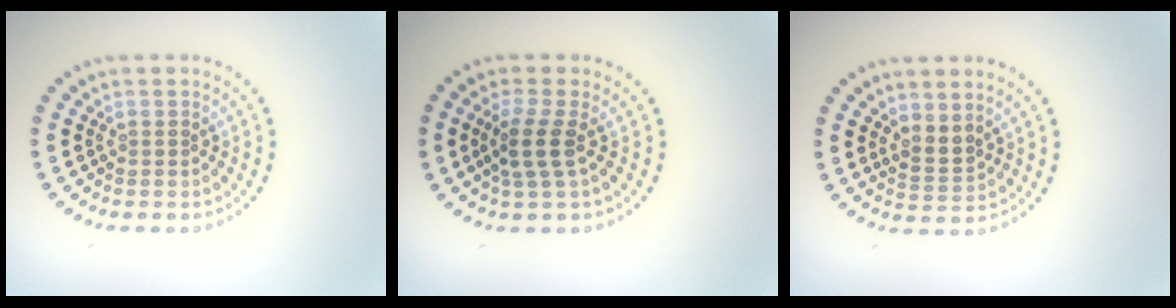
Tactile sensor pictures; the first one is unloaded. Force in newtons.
{"total": 2.5, "press": 2.1, "slide": 1.5}
{"total": 2.0, "press": 1.5, "slide": 1.3}